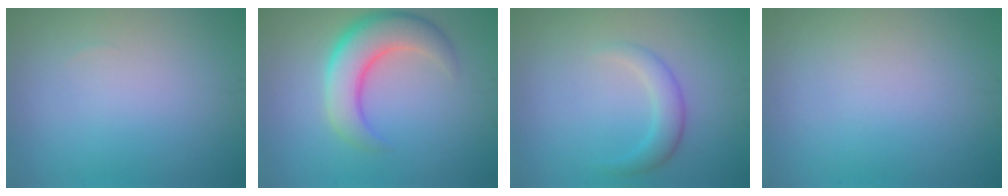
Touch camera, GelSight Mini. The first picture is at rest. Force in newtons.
{"total": 6.2, "press": 6.2, "slide": 0.2}
{"total": 2.3, "press": 2.3, "slide": 0.1}
{"total": 0.0}